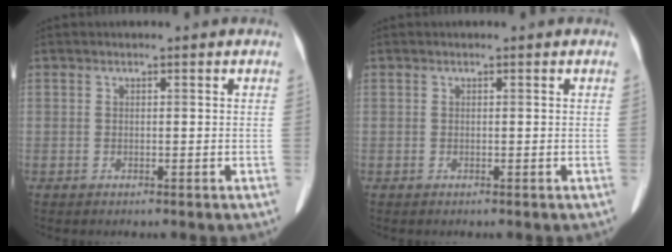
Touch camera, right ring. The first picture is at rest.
{"total": 0.0}